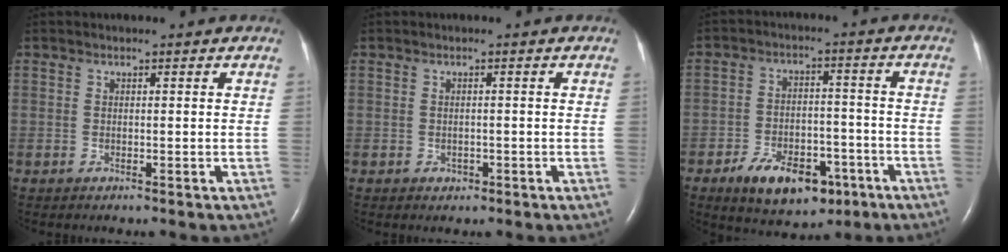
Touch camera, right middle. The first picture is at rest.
{"total": 0.9, "force": [-0.4, 0.7, 0.3], "torque": [0.000, 0.003, -0.004]}
{"total": 11.3, "force": [-6.4, 6.0, 7.1], "torque": [-0.110, 0.006, -0.093]}